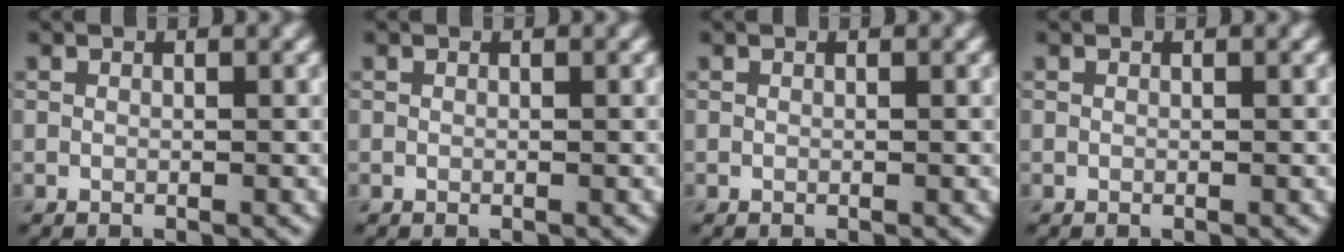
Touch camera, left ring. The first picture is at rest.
{"total": 0.0}
{"total": 0.0}
{"total": 0.0}